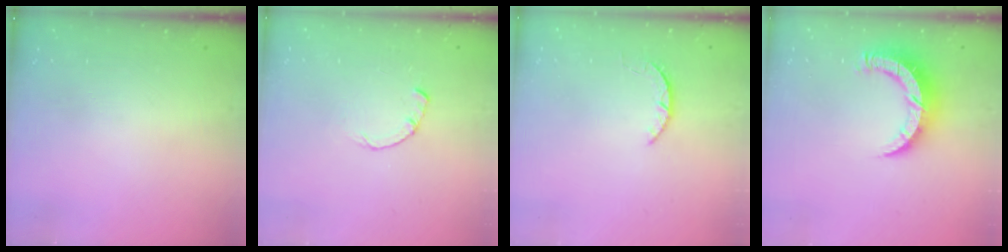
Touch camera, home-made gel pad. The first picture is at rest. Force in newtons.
{"total": 0.8, "press": 0.8, "slide": 0.2}
{"total": 1.6, "press": 1.6, "slide": 0.3}
{"total": 9.4, "press": 9.4, "slide": 0.7}